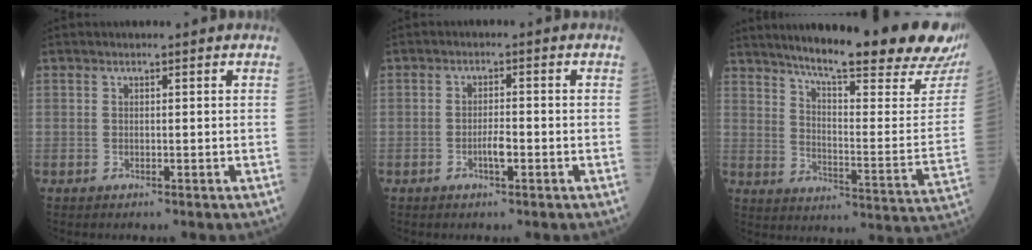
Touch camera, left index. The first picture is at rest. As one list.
[{"total": 2.4, "force": [-1.2, 0.4, 2.0], "torque": [-0.034, -0.002, -0.022]}, {"total": 26.8, "force": [22.3, 1.7, 14.7], "torque": [-0.218, -0.080, 0.283]}]